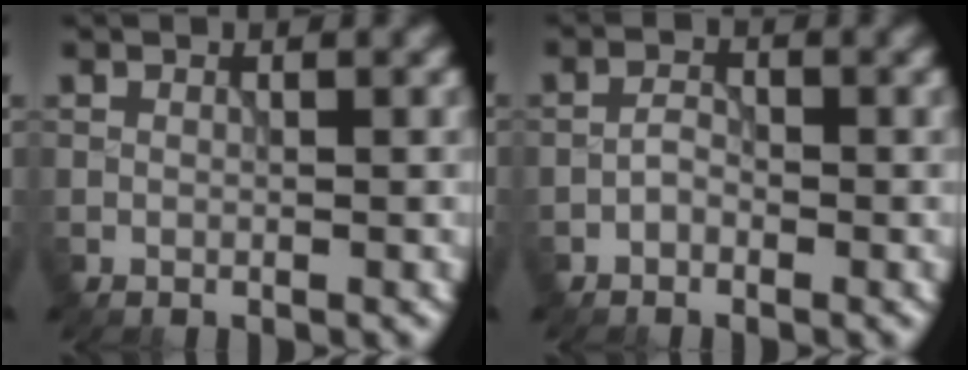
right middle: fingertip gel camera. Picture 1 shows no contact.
{"total": 1.2, "force": [-0.8, 0.7, 0.7], "torque": [-0.014, 0.004, -0.018]}